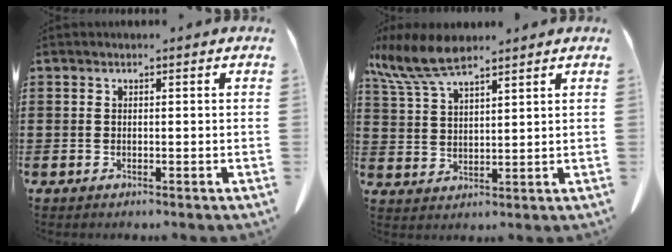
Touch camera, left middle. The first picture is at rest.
{"total": 8.1, "force": [6.1, 2.2, 4.9], "torque": [-0.117, -0.011, 0.111]}